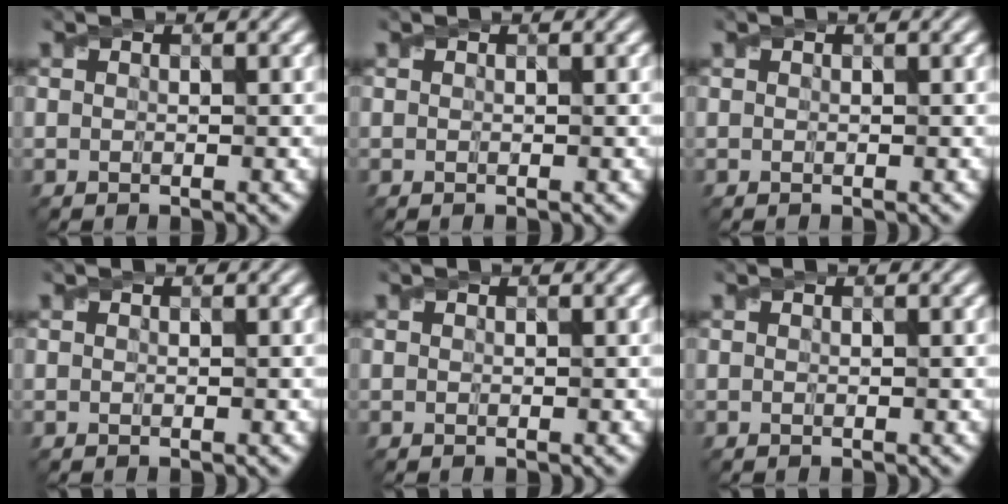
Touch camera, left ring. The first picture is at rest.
{"total": 0.0}
{"total": 0.0}
{"total": 0.0}
{"total": 0.0}
{"total": 0.0}